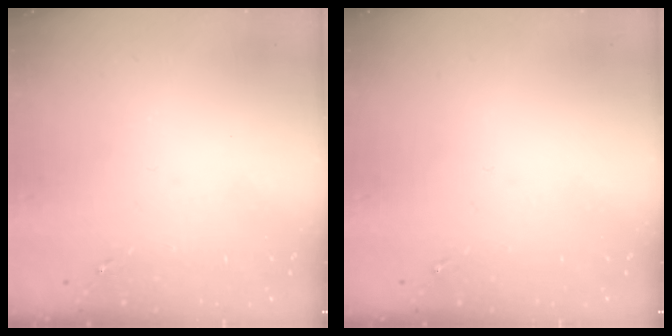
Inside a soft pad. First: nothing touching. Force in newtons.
{"total": 0.0}